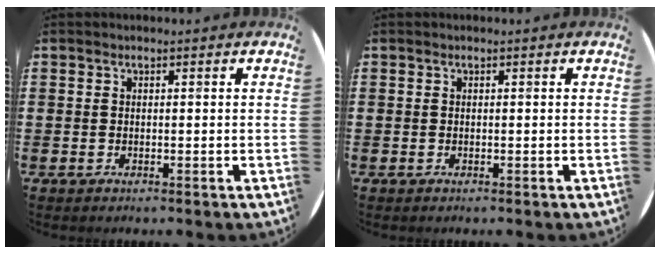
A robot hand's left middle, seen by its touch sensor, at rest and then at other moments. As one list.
[{"total": 0.0}]